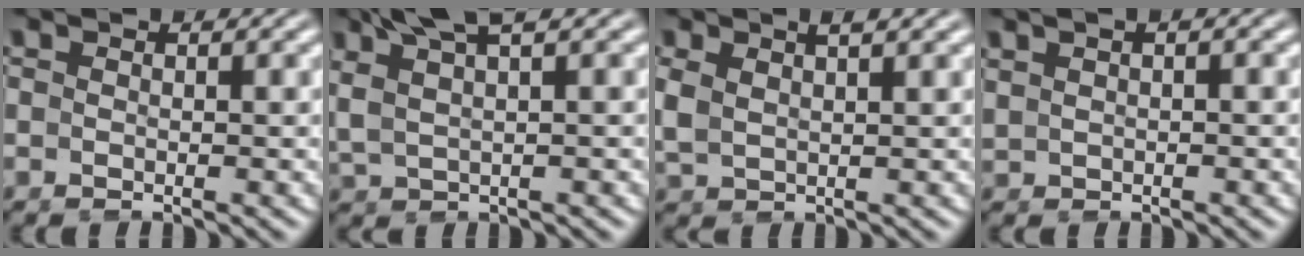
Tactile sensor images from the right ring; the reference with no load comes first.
{"total": 5.4, "force": [3.5, 2.4, 3.3], "torque": [-0.067, 0.023, 0.048]}
{"total": 1.8, "force": [1.0, 0.7, 1.3], "torque": [-0.032, 0.000, 0.029]}
{"total": 1.6, "force": [1.2, 0.4, 1.1], "torque": [-0.015, 0.018, 0.017]}